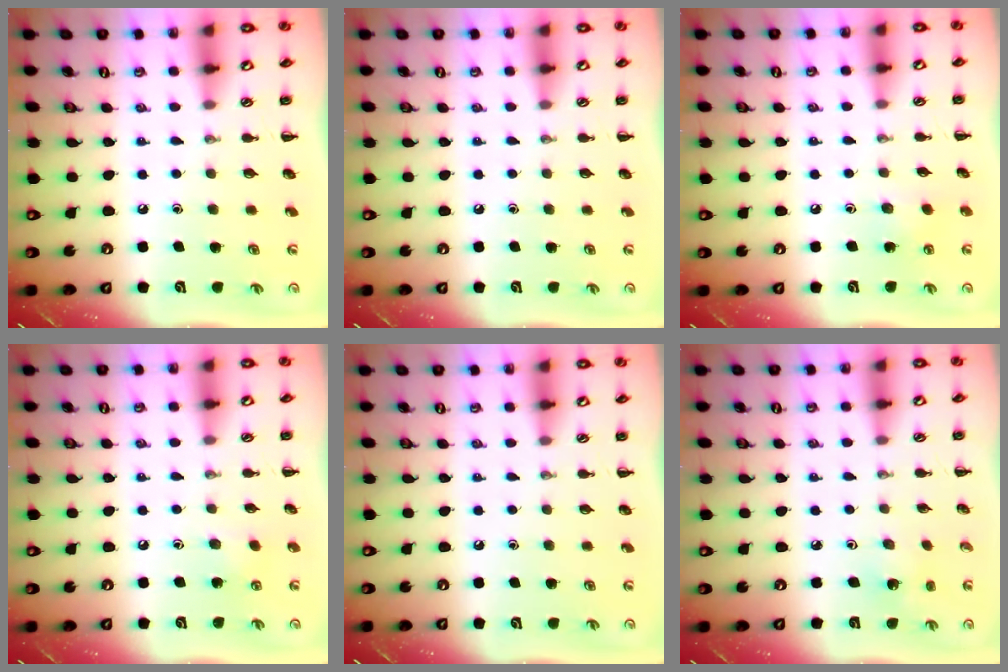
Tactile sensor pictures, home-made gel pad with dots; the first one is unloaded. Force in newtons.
{"total": 0.0}
{"total": 4.0, "press": 3.9, "slide": 1.0}
{"total": 6.3, "press": 6.1, "slide": 1.6}
{"total": 0.0}
{"total": 1.6, "press": 1.5, "slide": 0.5}